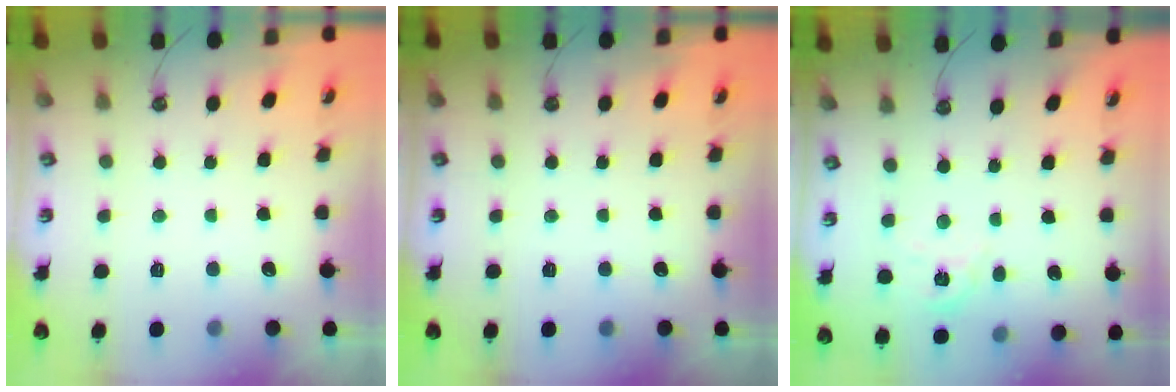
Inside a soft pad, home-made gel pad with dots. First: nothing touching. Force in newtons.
{"total": 0.0}
{"total": 3.4, "press": 3.4, "slide": 0.1}